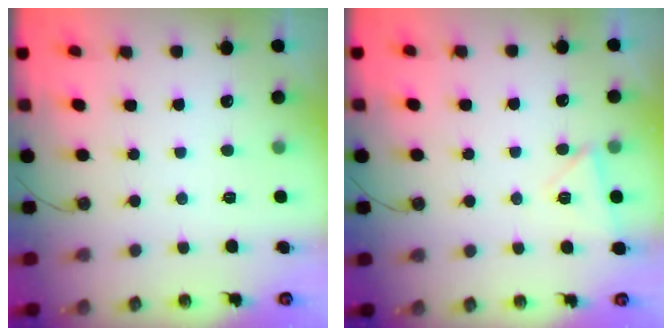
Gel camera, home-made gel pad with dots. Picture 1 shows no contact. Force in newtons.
{"total": 5.1, "press": 3.4, "slide": 3.8}